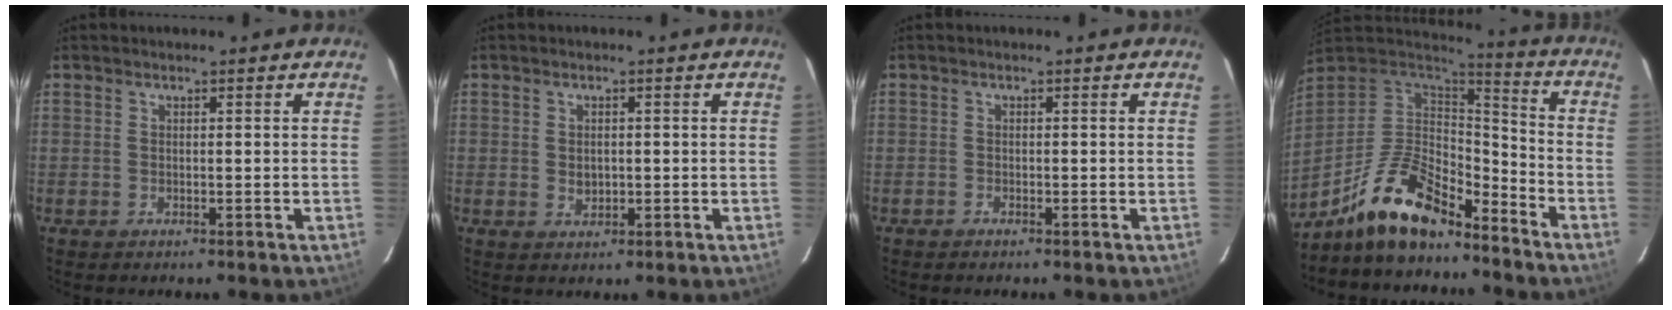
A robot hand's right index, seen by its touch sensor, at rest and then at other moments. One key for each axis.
{"total": 2.2, "fx": -0.2, "fy": 1.8, "fz": 1.3, "tx": -0.020, "ty": 0.002, "tz": 0.000}
{"total": 0.6, "fx": -0.5, "fy": 0.2, "fz": 0.1, "tx": -0.004, "ty": 0.001, "tz": -0.012}
{"total": 16.8, "fx": -12.7, "fy": 5.9, "fz": 9.3, "tx": -0.199, "ty": 0.000, "tz": -0.233}